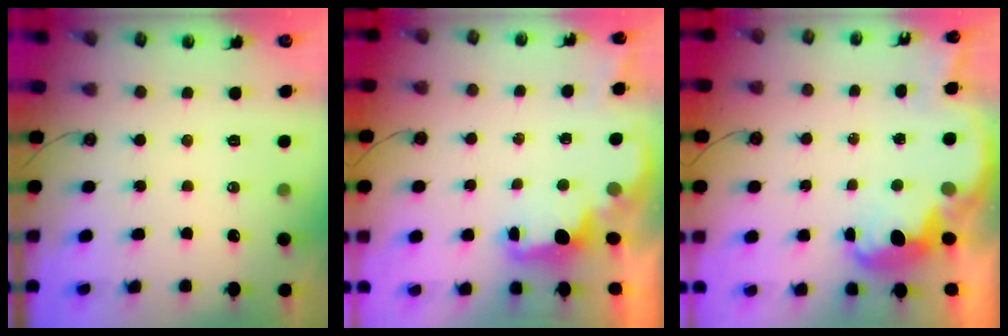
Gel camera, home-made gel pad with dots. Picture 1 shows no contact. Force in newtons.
{"total": 2.1, "press": 2.0, "slide": 0.8}
{"total": 5.2, "press": 5.2, "slide": 0.5}